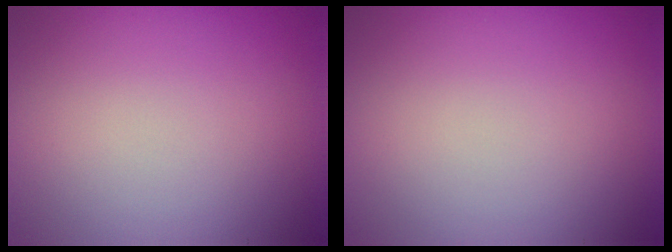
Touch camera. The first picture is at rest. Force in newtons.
{"total": 0.0}